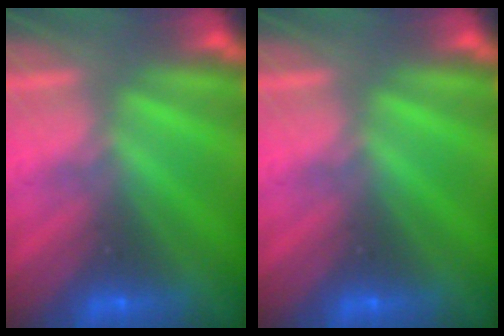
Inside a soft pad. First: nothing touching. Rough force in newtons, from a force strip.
{"total": 0.0}